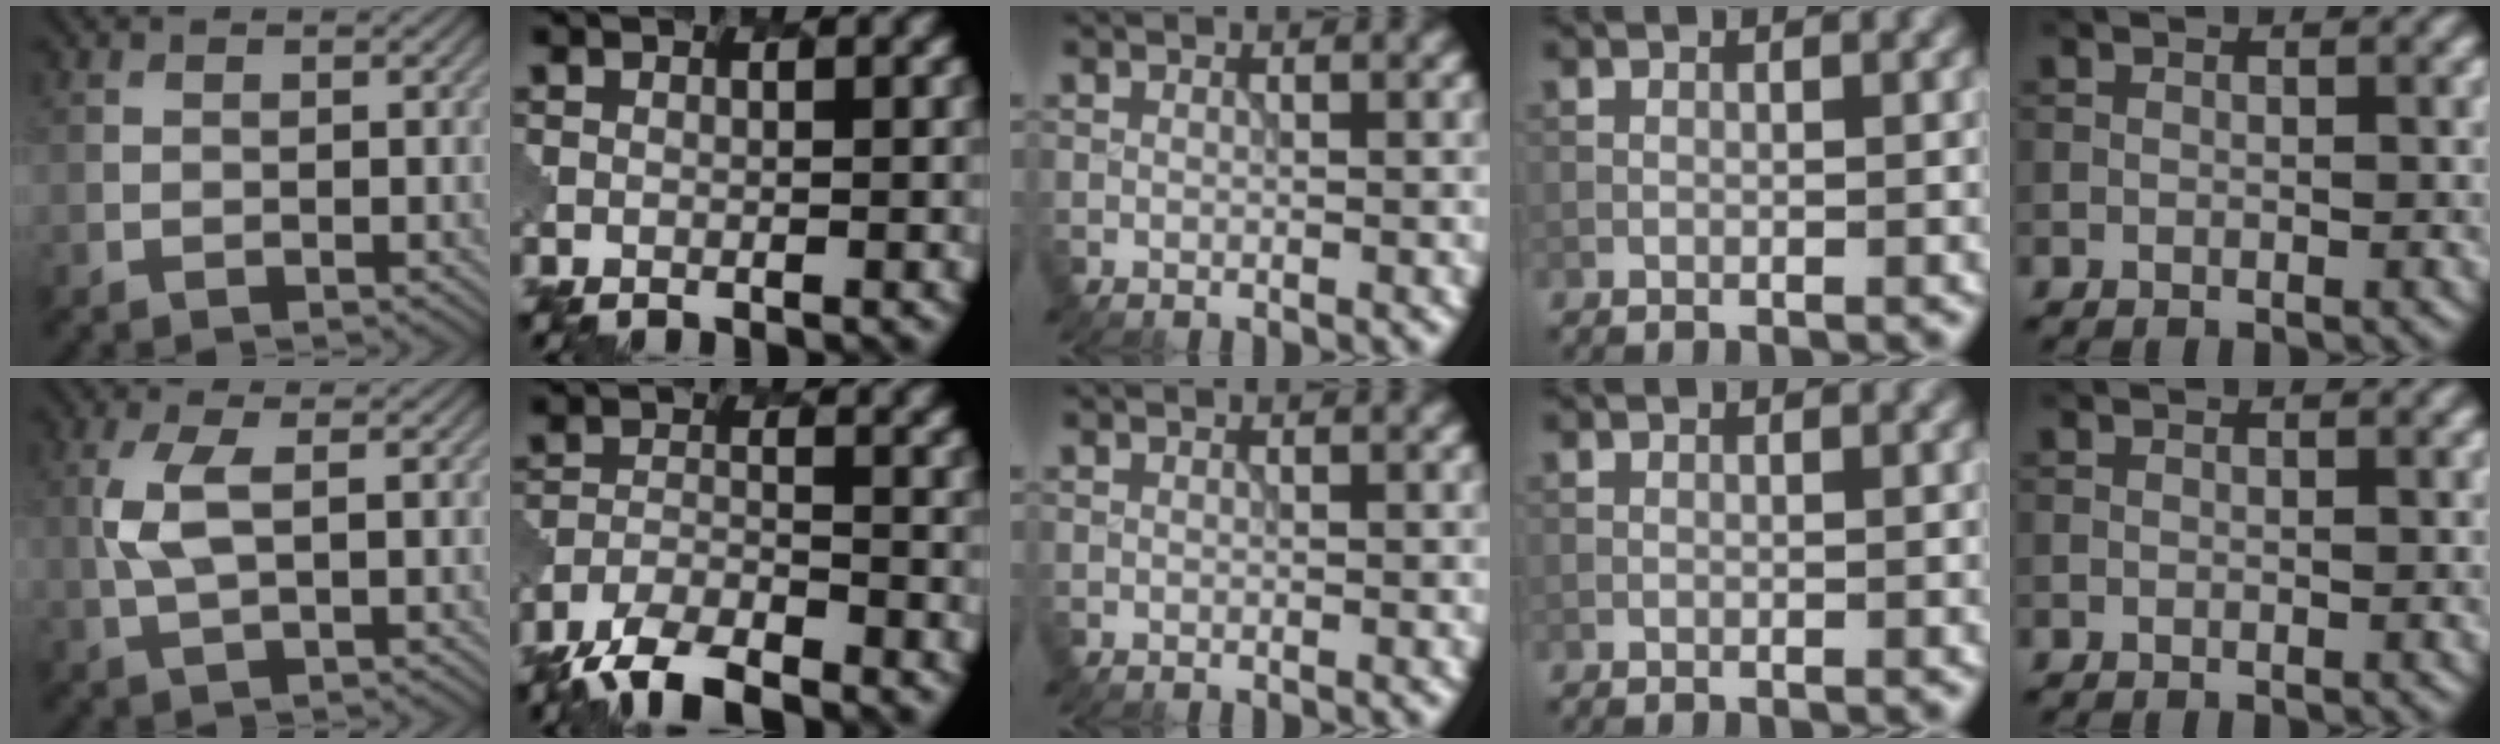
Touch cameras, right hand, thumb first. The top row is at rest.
{"thumb": {"total": 4.6, "force": [0.5, 1.5, 4.3], "torque": [-0.113, 0.005, 0.009]}, "index": {"total": 5.8, "force": [-4.9, 1.8, 2.6], "torque": [-0.048, -0.013, -0.098]}}